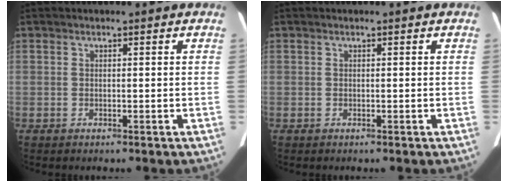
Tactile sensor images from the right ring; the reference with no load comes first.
{"total": 0.0}